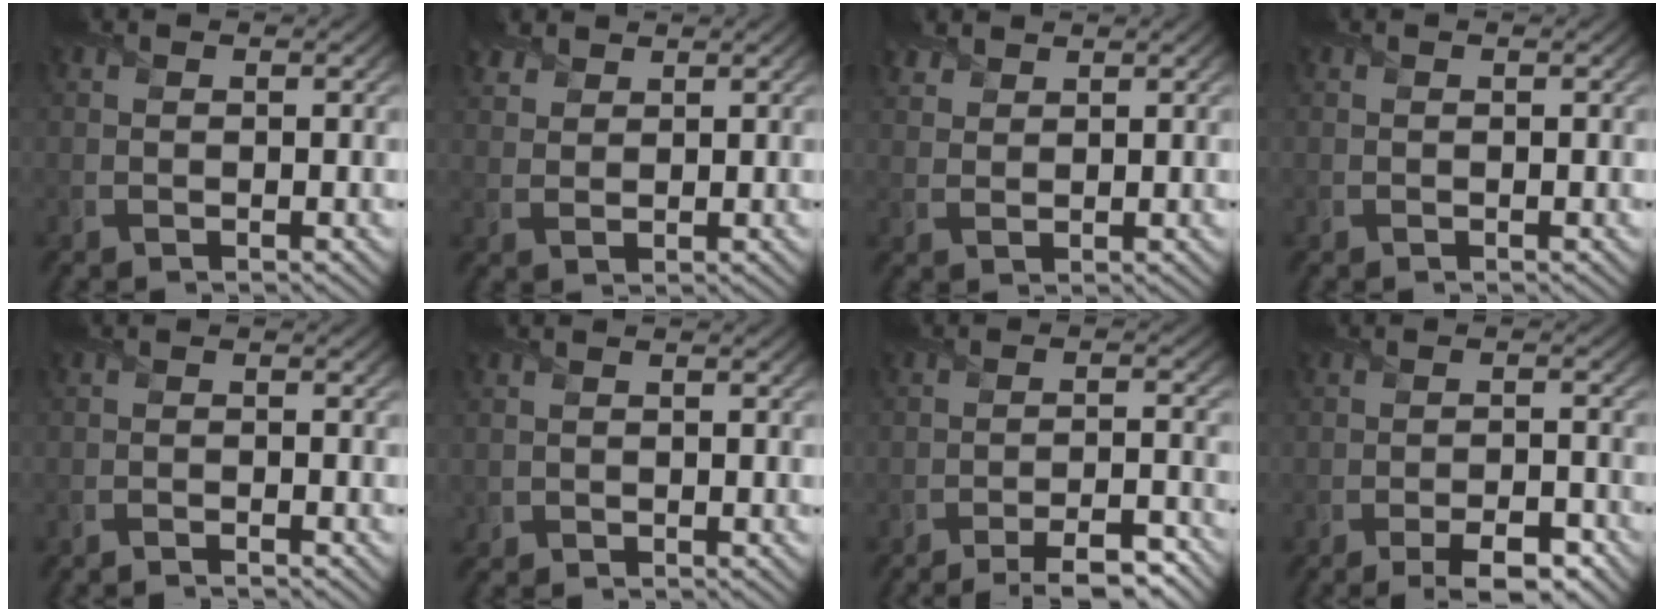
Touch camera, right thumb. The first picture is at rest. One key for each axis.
{"total": 2.9, "fx": 2.3, "fy": 1.4, "fz": 1.0, "tx": -0.027, "ty": 0.006, "tz": 0.053}
{"total": 2.7, "fx": 2.3, "fy": 1.1, "fz": 0.8, "tx": -0.022, "ty": 0.005, "tz": 0.052}
{"total": 0.0}
{"total": 1.2, "fx": -1.1, "fy": 0.0, "fz": 0.5, "tx": -0.007, "ty": -0.001, "tz": -0.024}
{"total": 0.7, "fx": -0.1, "fy": 0.7, "fz": 0.0, "tx": 0.002, "ty": -0.007, "tz": -0.003}
{"total": 8.5, "fx": -6.7, "fy": 1.7, "fz": 4.9, "tx": -0.076, "ty": 0.008, "tz": -0.098}
{"total": 5.5, "fx": -3.8, "fy": 1.5, "fz": 3.7, "tx": -0.060, "ty": 0.002, "tz": -0.054}